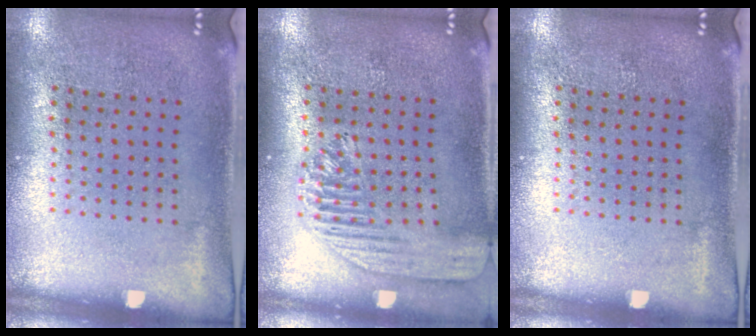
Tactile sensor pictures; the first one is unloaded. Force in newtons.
{"total": 1.8, "press": 1.6, "slide": 0.8}
{"total": 0.0}